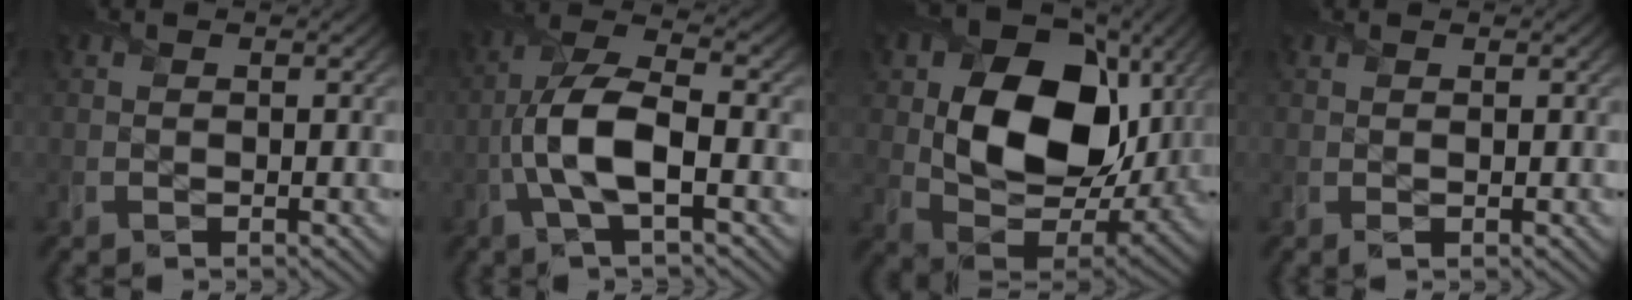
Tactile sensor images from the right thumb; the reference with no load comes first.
{"total": 8.5, "force": [-2.2, 3.0, 7.6], "torque": [-0.163, 0.009, -0.051]}
{"total": 16.1, "force": [3.2, 11.7, 10.6], "torque": [-0.186, -0.012, 0.060]}
{"total": 0.0}